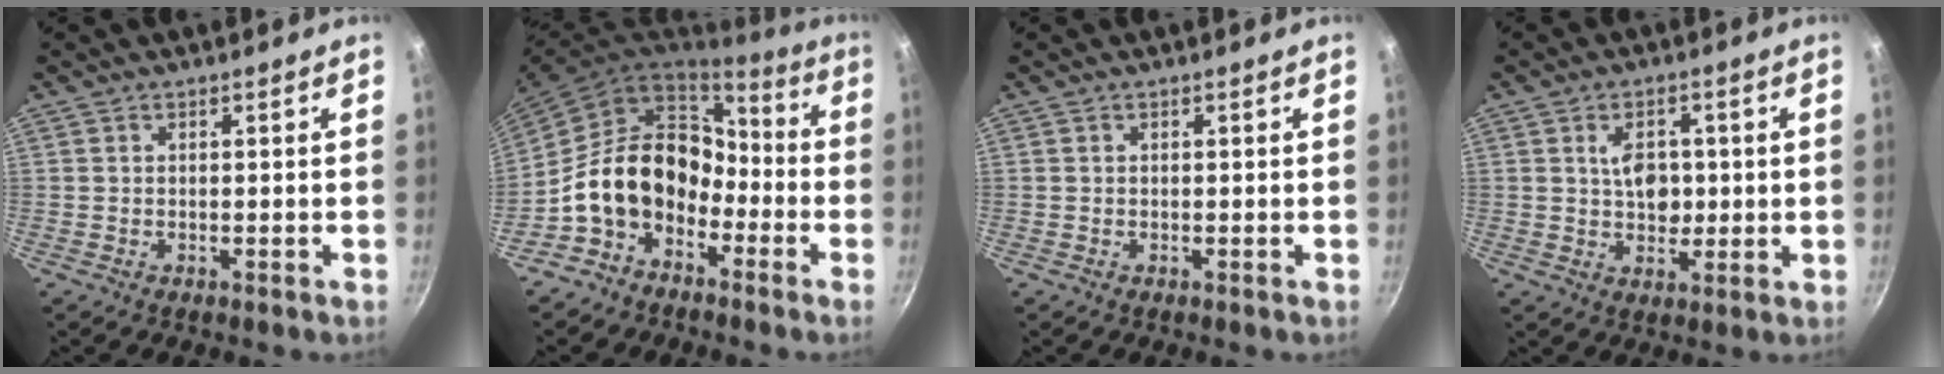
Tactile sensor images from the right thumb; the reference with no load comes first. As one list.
[{"total": 15.7, "force": [-5.7, 11.6, 8.8], "torque": [-0.113, 0.070, -0.113]}, {"total": 0.0}, {"total": 6.5, "force": [0.9, 4.4, 4.6], "torque": [-0.047, -0.005, 0.012]}]